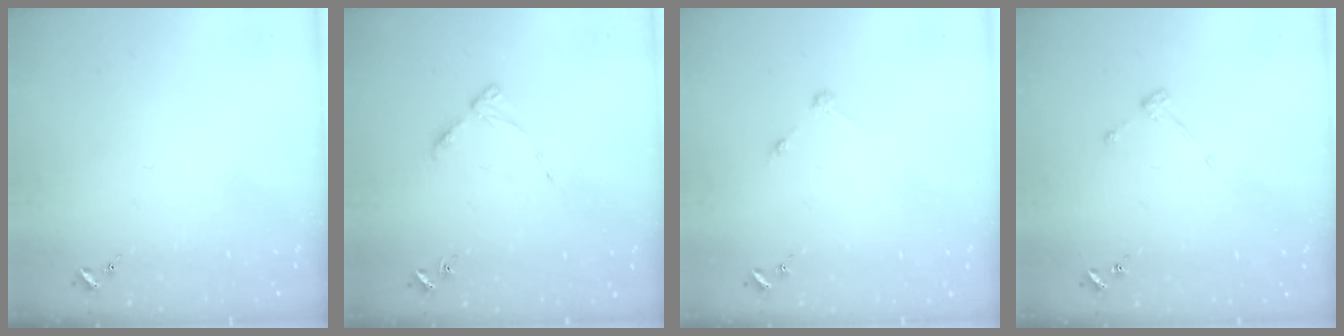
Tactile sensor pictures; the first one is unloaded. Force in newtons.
{"total": 4.5, "press": 4.4, "slide": 0.6}
{"total": 2.7, "press": 2.7, "slide": 0.3}
{"total": 2.9, "press": 2.9, "slide": 0.5}